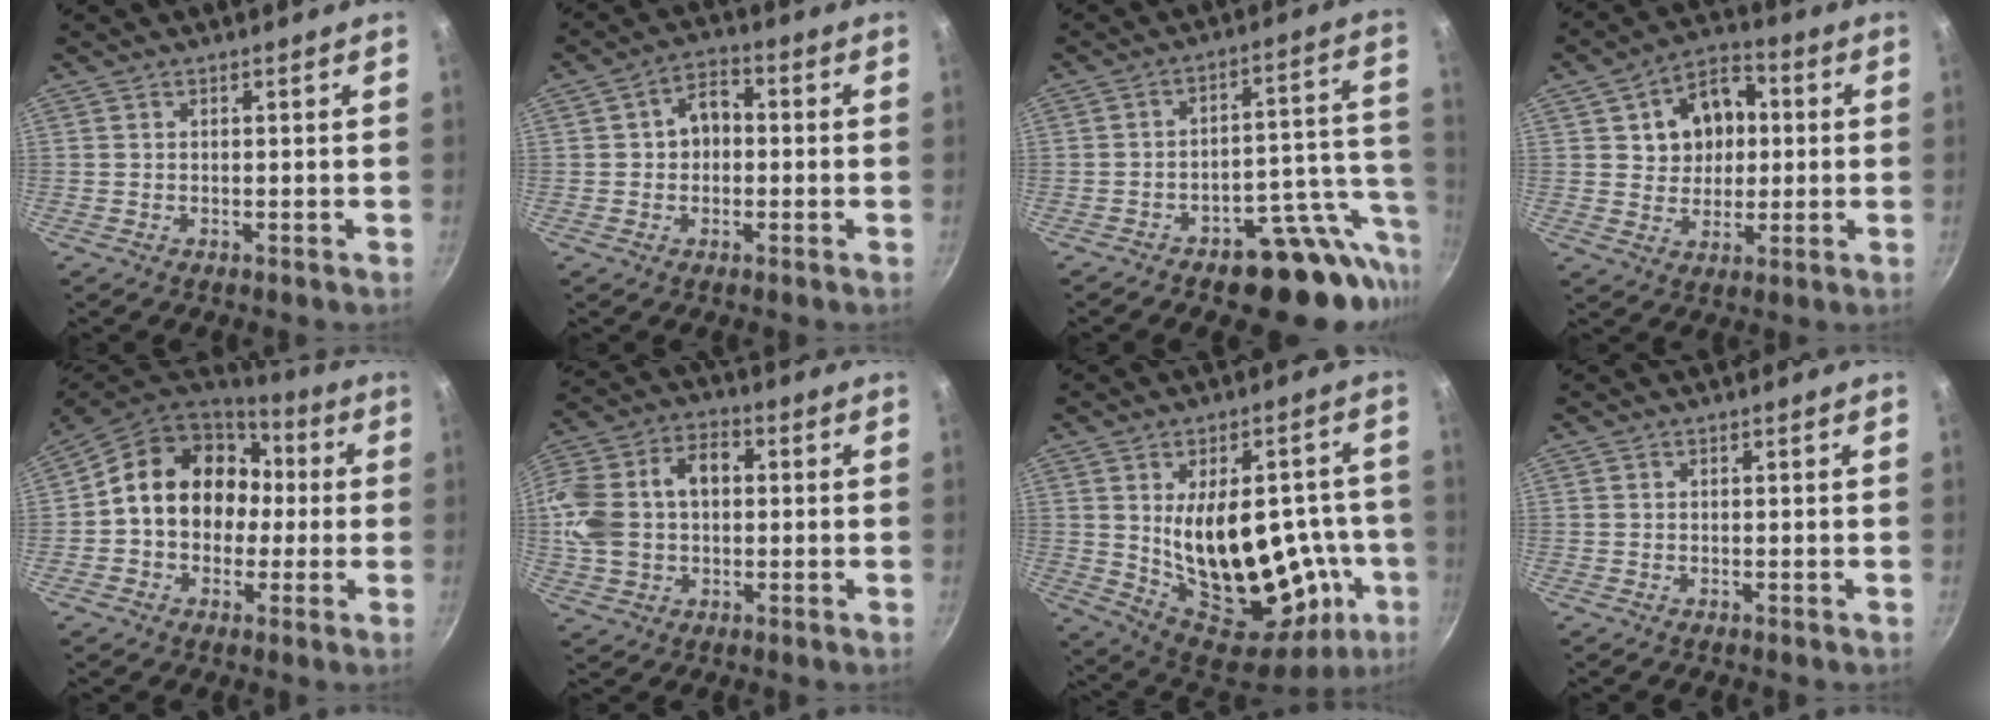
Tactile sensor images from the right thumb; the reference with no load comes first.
{"total": 6.3, "force": [0.1, 4.8, 4.1], "torque": [-0.031, 0.017, -0.006]}
{"total": 15.6, "force": [-8.4, 8.3, 10.1], "torque": [-0.050, 0.060, -0.113]}
{"total": 12.2, "force": [2.3, 9.6, 7.2], "torque": [-0.074, 0.008, 0.032]}
{"total": 17.7, "force": [1.0, 14.4, 10.1], "torque": [-0.130, 0.048, 0.008]}
{"total": 17.5, "force": [1.3, 12.4, 12.3], "torque": [-0.237, 0.044, 0.016]}
{"total": 27.2, "force": [-2.6, 15.1, 22.5], "torque": [-0.284, -0.001, -0.004]}
{"total": 0.0}